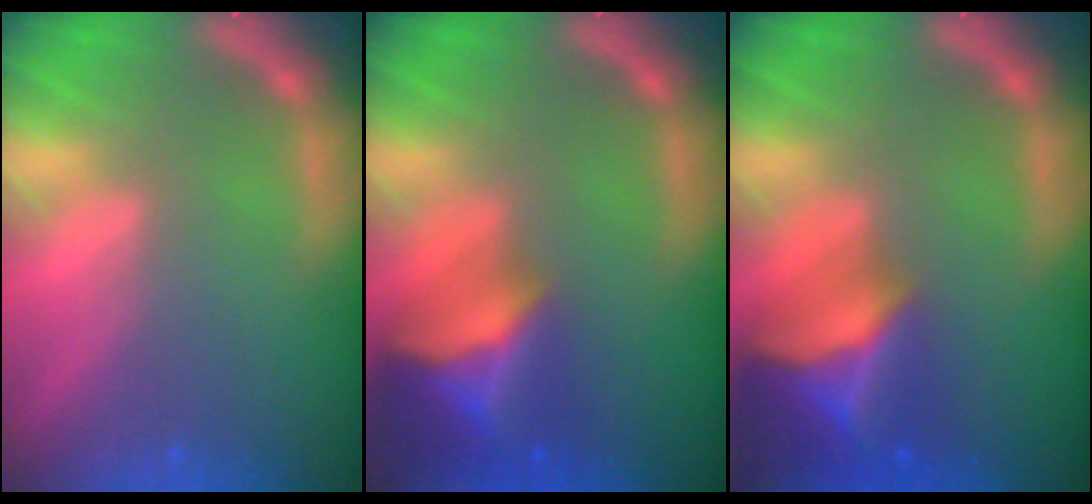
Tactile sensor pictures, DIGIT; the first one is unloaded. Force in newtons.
{"total": 8.9}
{"total": 9.4}